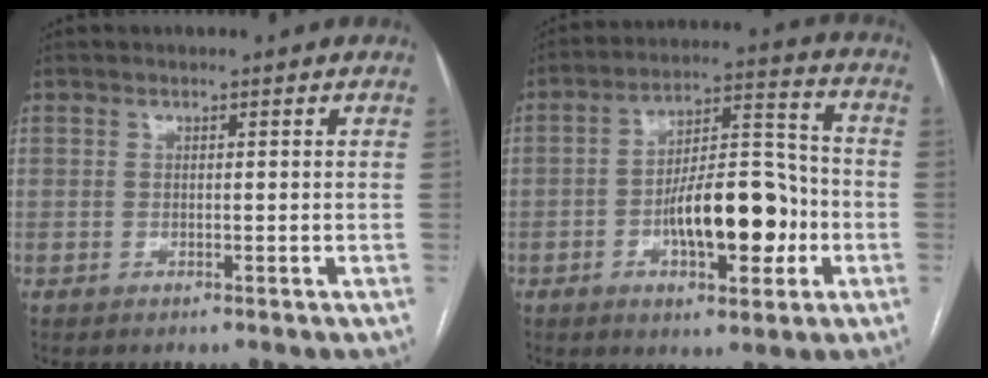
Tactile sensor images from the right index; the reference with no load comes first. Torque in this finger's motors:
{"motor_torque": [1.68, -0.46, 0.83, 0.17]}